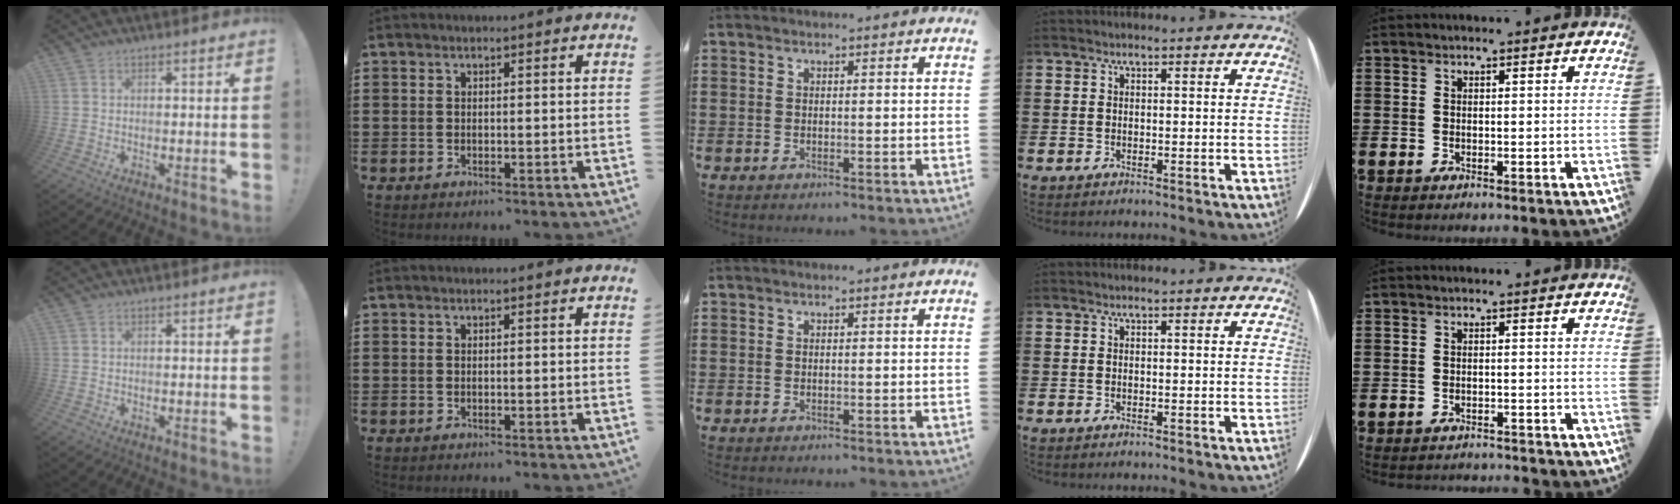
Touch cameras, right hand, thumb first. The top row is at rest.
{"little": {"total": 1.2, "force": [-1.2, 0.0, -0.1], "torque": [-0.003, 0.003, -0.025]}}